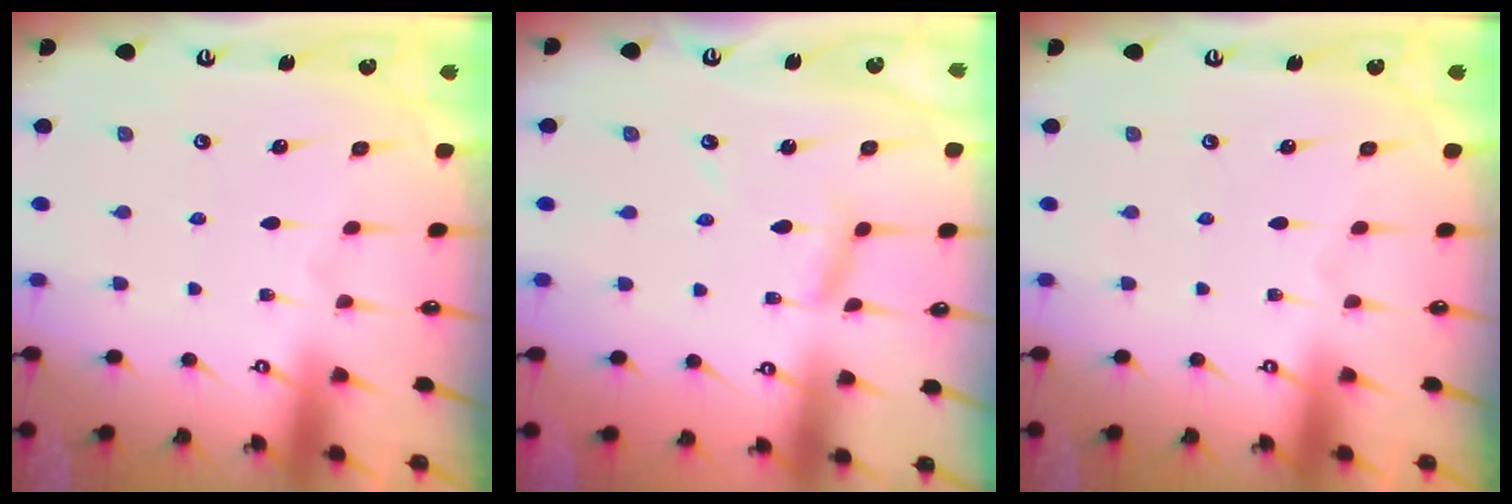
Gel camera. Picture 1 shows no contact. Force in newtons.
{"total": 6.5, "press": 6.5, "slide": 0.4}
{"total": 0.0}